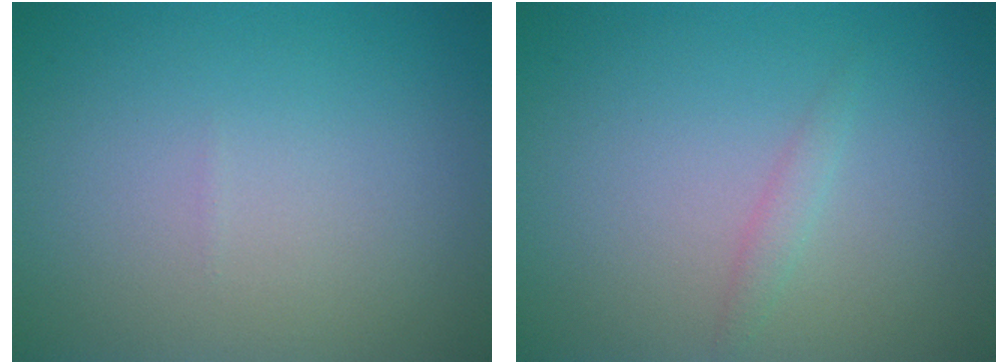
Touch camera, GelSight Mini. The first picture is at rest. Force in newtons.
{"total": 1.0, "press": 1.0, "slide": 0.1}